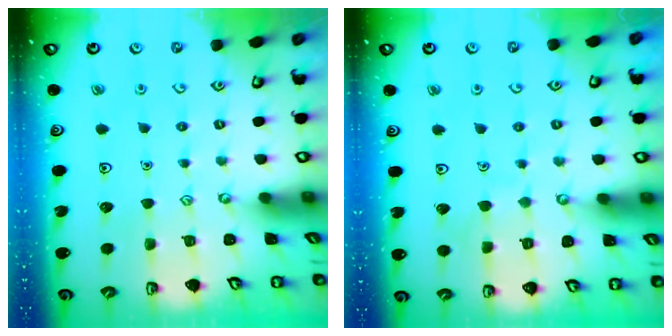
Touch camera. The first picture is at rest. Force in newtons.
{"total": 3.5, "press": 3.5, "slide": 0.3}